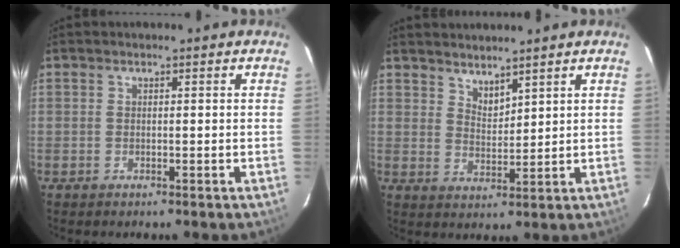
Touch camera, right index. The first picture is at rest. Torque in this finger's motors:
{"motor_torque": [-0.04, 0.22, 0.00, 0.00]}